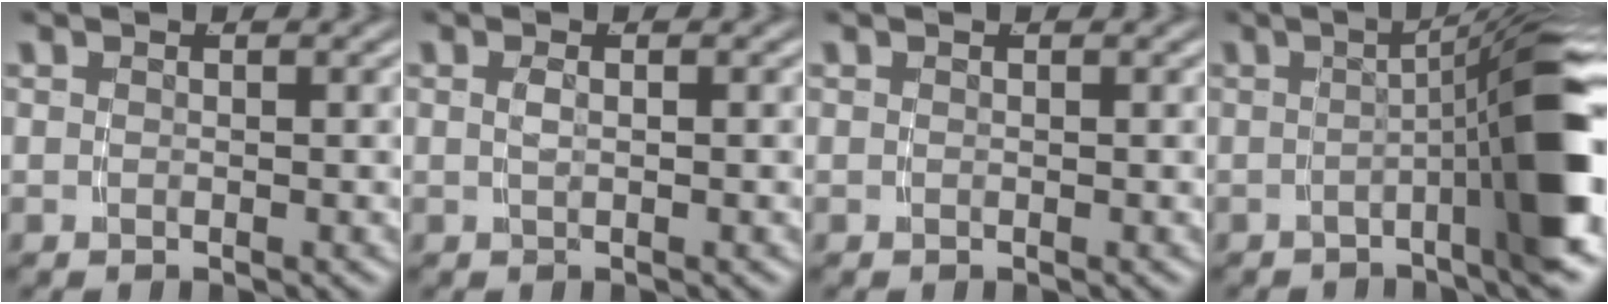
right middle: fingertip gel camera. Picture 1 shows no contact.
{"total": 0.9, "force": [-0.1, -0.5, 0.7], "torque": [-0.011, -0.001, 0.003]}
{"total": 0.0}
{"total": 7.9, "force": [-1.1, 0.3, 7.8], "torque": [-0.099, 0.015, -0.023]}